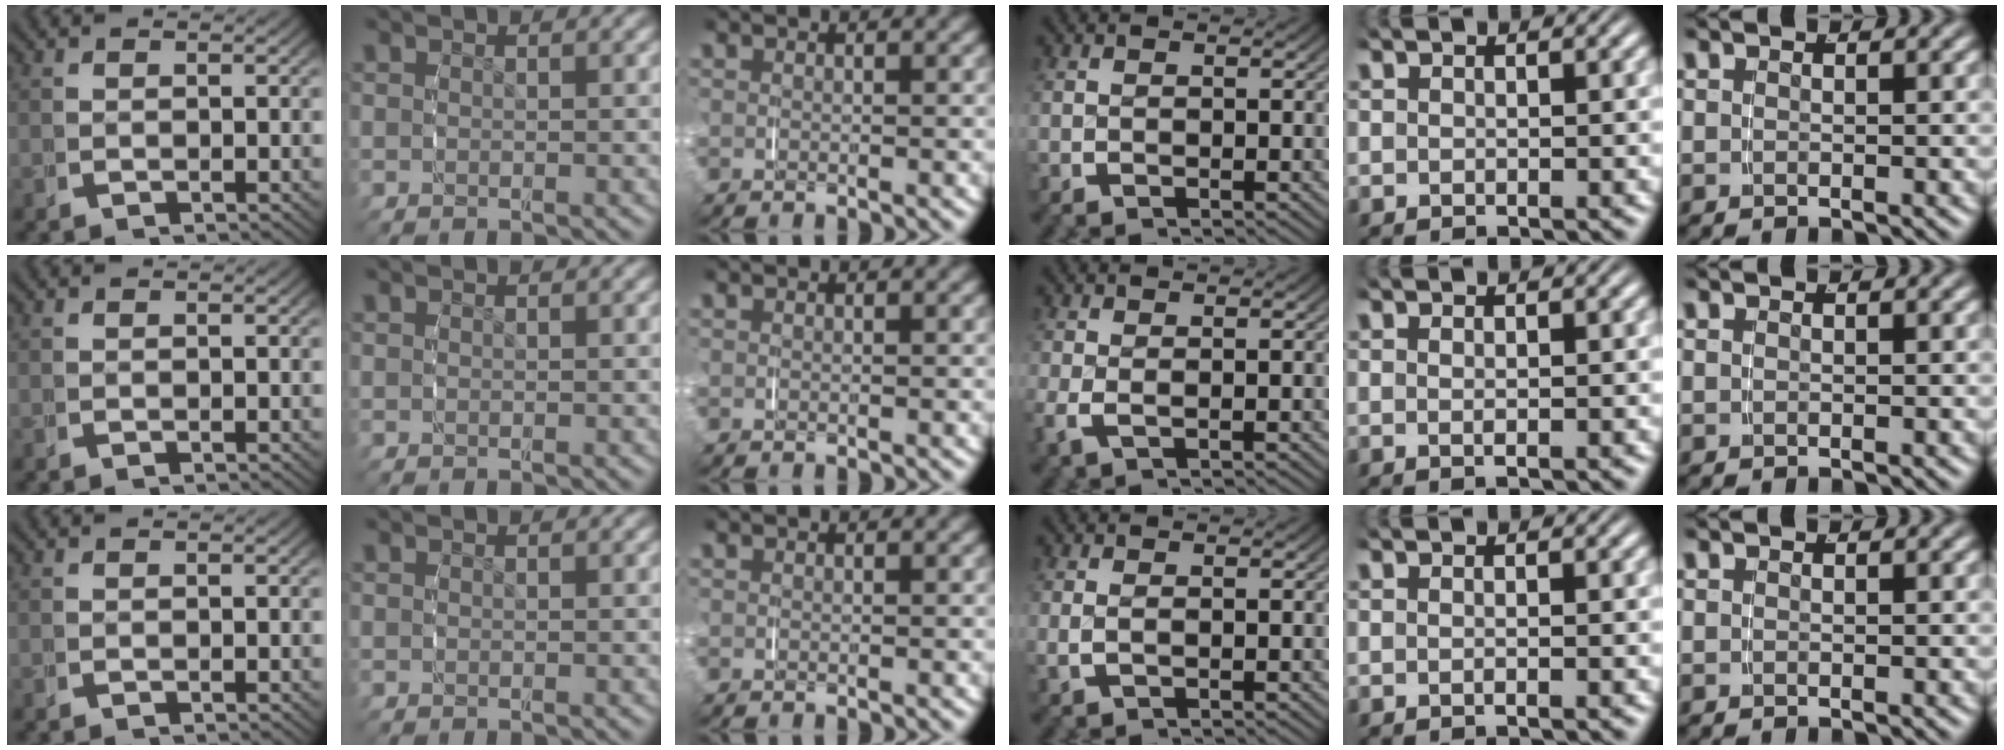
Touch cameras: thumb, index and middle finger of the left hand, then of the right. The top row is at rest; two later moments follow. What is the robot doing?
{"motion": "grasp_and_lifting", "object": "napkin"}